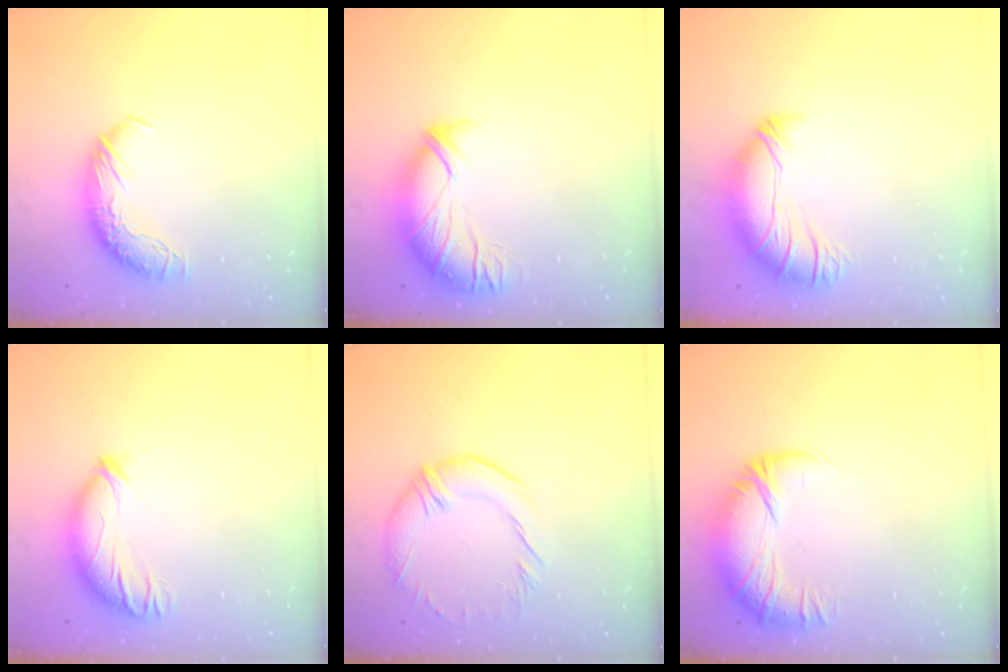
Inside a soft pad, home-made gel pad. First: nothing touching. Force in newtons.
{"total": 2.9, "press": 1.4, "slide": 2.5}
{"total": 2.7, "press": 0.9, "slide": 2.6}
{"total": 3.5, "press": 3.3, "slide": 1.3}
{"total": 4.9, "press": 3.9, "slide": 2.9}
{"total": 3.1, "press": 2.0, "slide": 2.4}